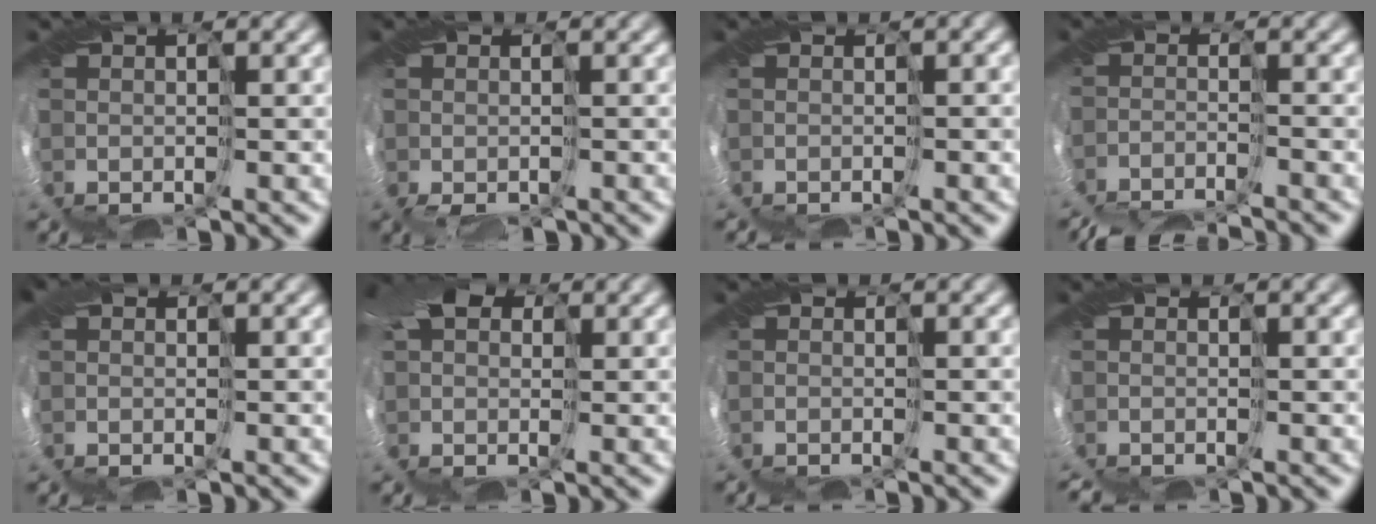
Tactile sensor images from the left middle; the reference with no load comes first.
{"total": 2.5, "force": [-2.4, 0.1, -0.4], "torque": [-0.008, -0.027, -0.023]}
{"total": 2.6, "force": [-1.9, -1.4, -1.1], "torque": [0.011, -0.016, -0.012]}
{"total": 9.0, "force": [-9.0, -0.4, -0.2], "torque": [-0.014, -0.029, -0.125]}
{"total": 0.6, "force": [-0.1, 0.5, 0.3], "torque": [-0.027, 0.000, 0.016]}
{"total": 5.4, "force": [1.8, 3.9, 3.2], "torque": [-0.098, 0.015, 0.030]}
{"total": 3.2, "force": [-2.0, -1.7, -1.9], "torque": [0.022, -0.020, -0.011]}
{"total": 2.9, "force": [-2.1, -1.5, -1.3], "torque": [0.012, -0.018, -0.018]}